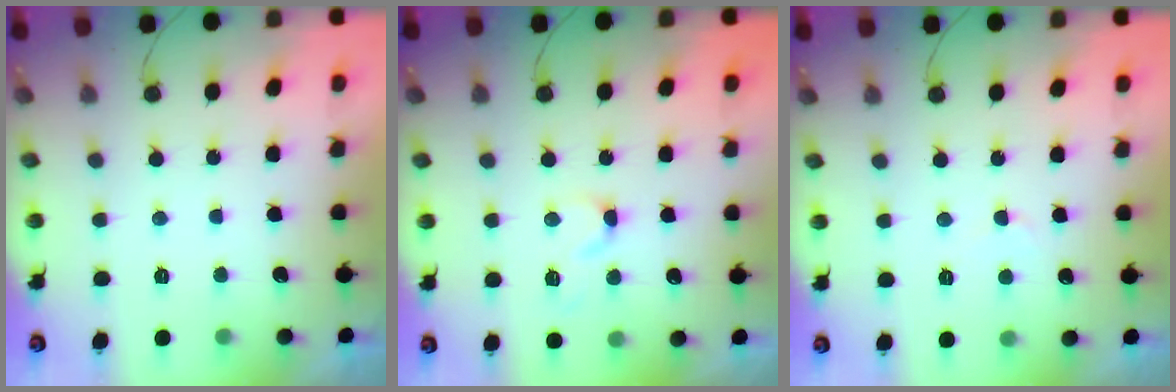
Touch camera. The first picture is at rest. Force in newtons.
{"total": 3.9, "press": 3.9, "slide": 0.4}
{"total": 2.4, "press": 2.4, "slide": 0.2}